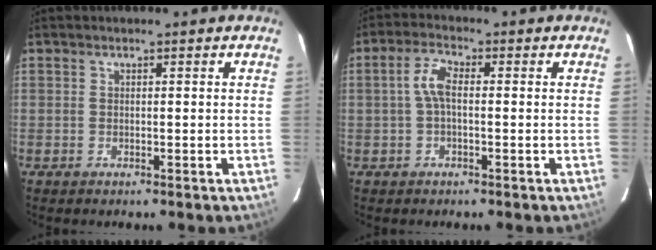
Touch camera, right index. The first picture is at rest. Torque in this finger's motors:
{"motor_torque": [0.42, 0.03, 0.31, 0.09]}